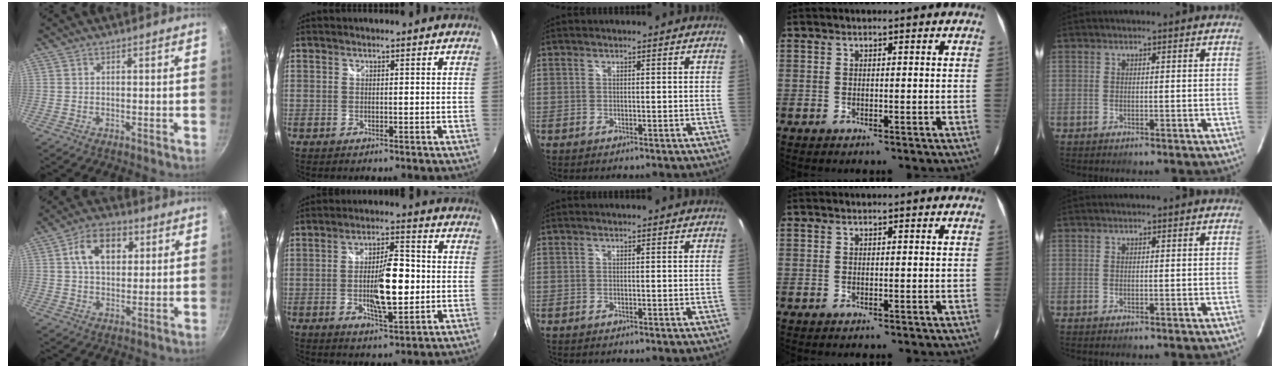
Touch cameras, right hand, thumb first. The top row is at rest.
{"thumb": {"total": 10.6, "force": [3.3, 7.1, 7.2], "torque": [-0.094, 0.003, 0.046]}, "index": {"total": 11.3, "force": [-1.3, 3.6, 10.7], "torque": [-0.183, -0.001, -0.019]}}